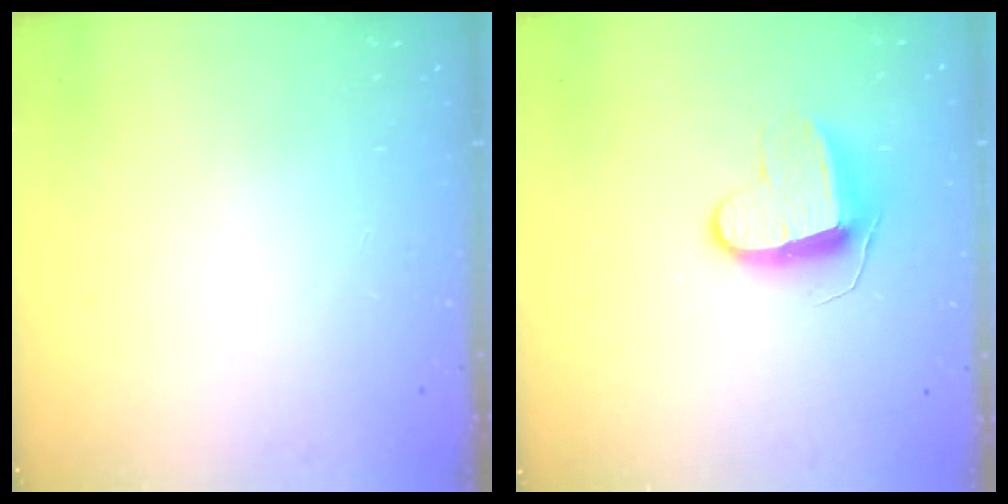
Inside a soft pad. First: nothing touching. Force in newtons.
{"total": 9.7, "press": 9.7, "slide": 0.2}